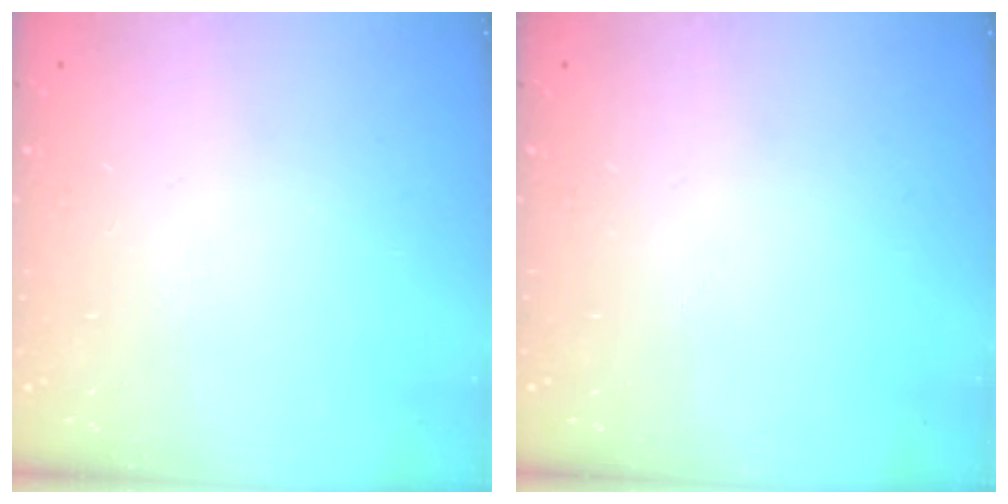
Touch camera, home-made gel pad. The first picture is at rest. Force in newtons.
{"total": 0.0}